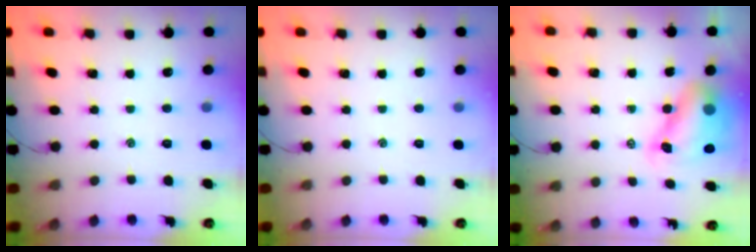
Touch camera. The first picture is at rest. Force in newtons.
{"total": 0.0}
{"total": 8.6, "press": 8.3, "slide": 2.3}